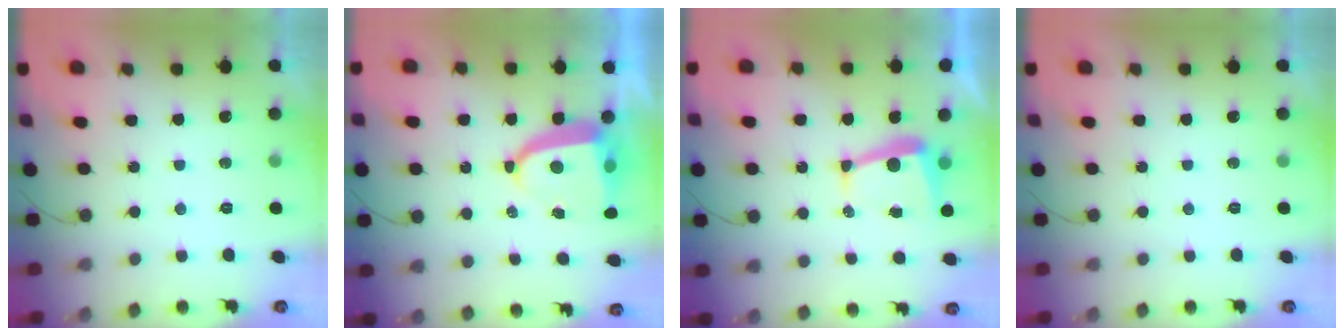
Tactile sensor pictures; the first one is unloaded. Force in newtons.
{"total": 8.4, "press": 8.3, "slide": 1.1}
{"total": 6.2, "press": 6.2, "slide": 0.3}
{"total": 0.0}